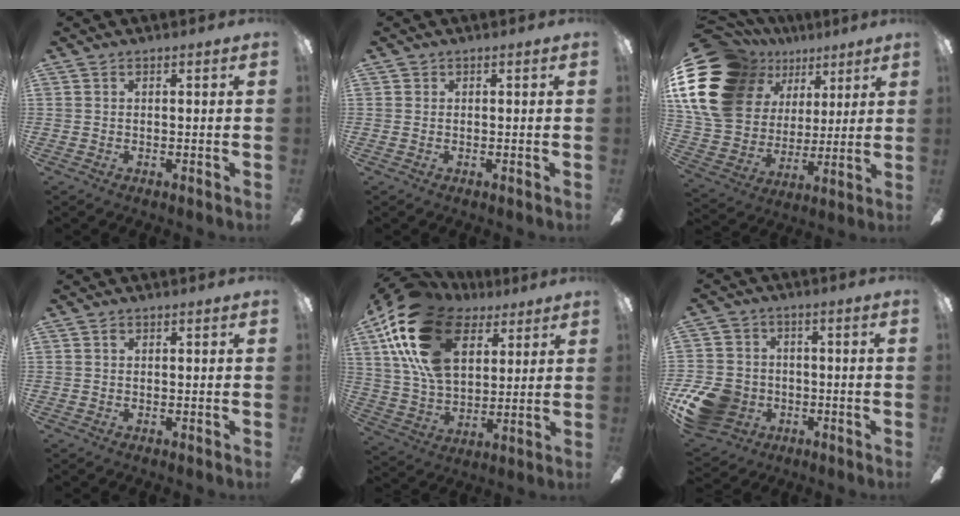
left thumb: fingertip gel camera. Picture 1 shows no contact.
{"total": 0.0}
{"total": 22.0, "force": [10.4, 16.0, 10.9], "torque": [-0.230, -0.047, 0.204]}
{"total": 0.5, "force": [0.2, 0.4, 0.3], "torque": [-0.006, 0.003, 0.003]}
{"total": 23.6, "force": [10.8, 14.3, 15.3], "torque": [-0.323, -0.032, 0.191]}
{"total": 13.6, "force": [-4.9, 11.2, 6.0], "torque": [-0.133, 0.031, -0.083]}